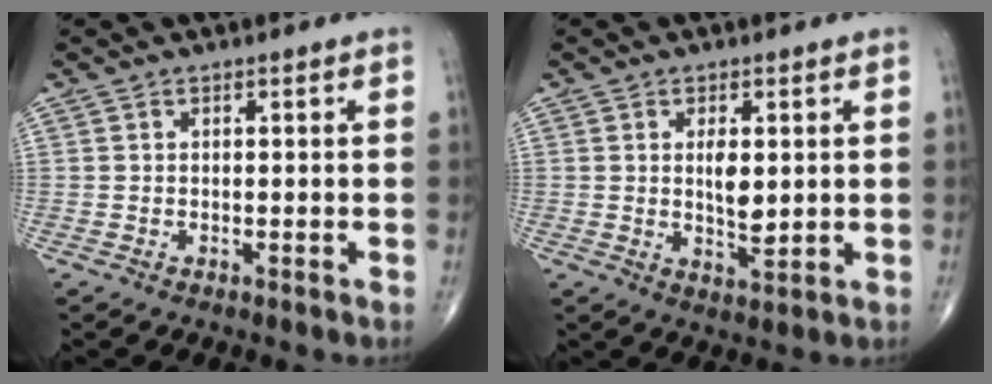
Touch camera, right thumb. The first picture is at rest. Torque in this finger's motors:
{"motor_torque": [2.47, 2.54, 1.09, -0.68, 0.11]}